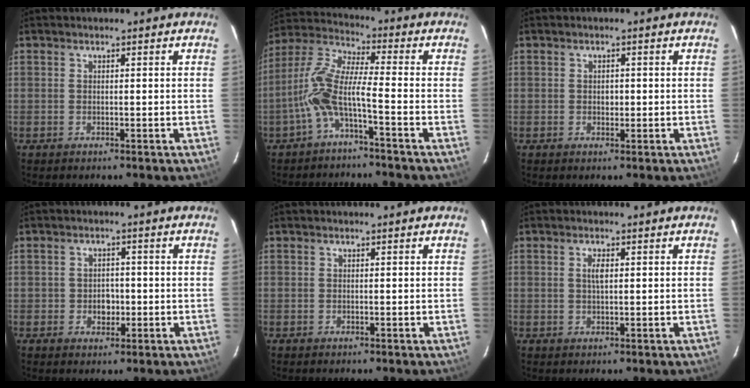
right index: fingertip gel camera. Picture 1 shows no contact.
{"total": 9.0, "force": [-3.6, 1.0, 8.2], "torque": [-0.189, 0.013, -0.075]}
{"total": 1.1, "force": [-0.1, 1.0, 0.5], "torque": [-0.007, 0.002, -0.001]}
{"total": 3.1, "force": [-0.6, 2.7, 1.3], "torque": [-0.026, 0.008, -0.006]}
{"total": 0.0}
{"total": 1.8, "force": [0.4, 0.7, 1.6], "torque": [-0.031, 0.002, 0.007]}